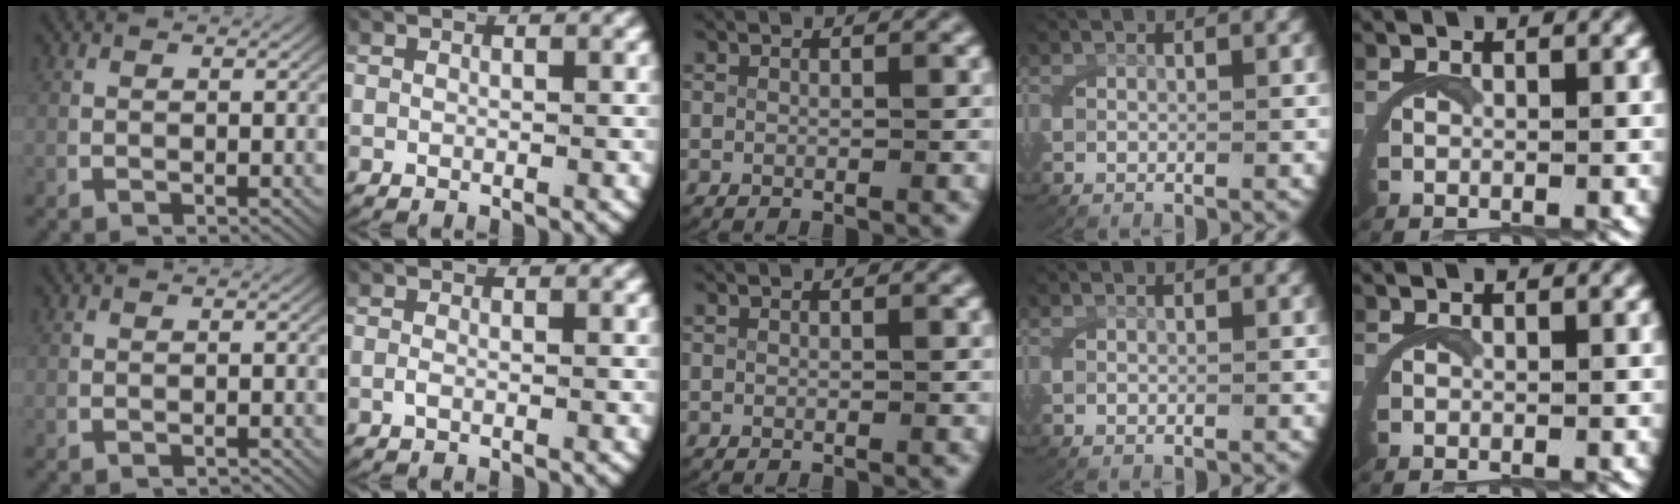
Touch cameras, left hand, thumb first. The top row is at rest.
{"thumb": {"total": 1.1, "force": [-1.1, 0.2, 0.1], "torque": [-0.001, -0.001, -0.016]}, "index": {"total": 0.5, "force": [-0.4, 0.1, 0.4], "torque": [-0.017, -0.005, -0.004]}}